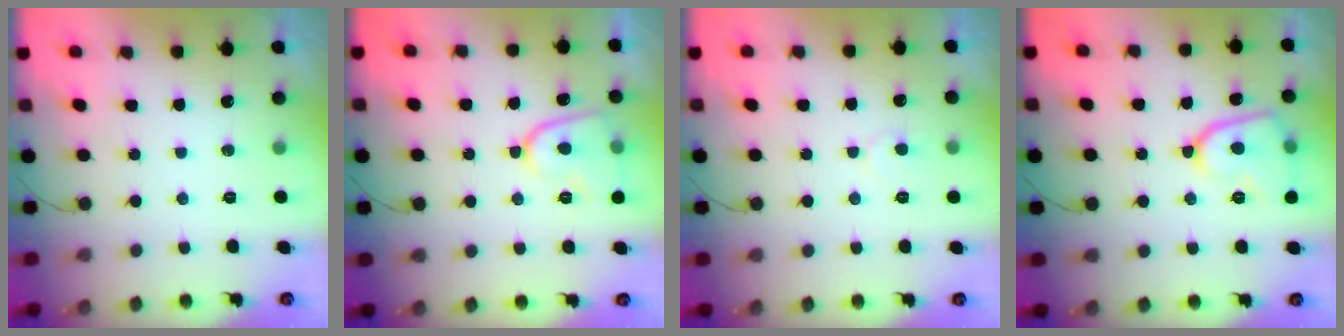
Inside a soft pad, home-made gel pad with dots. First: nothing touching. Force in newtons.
{"total": 10.8, "press": 10.7, "slide": 1.4}
{"total": 3.8, "press": 3.7, "slide": 0.4}
{"total": 11.3, "press": 11.3, "slide": 1.2}